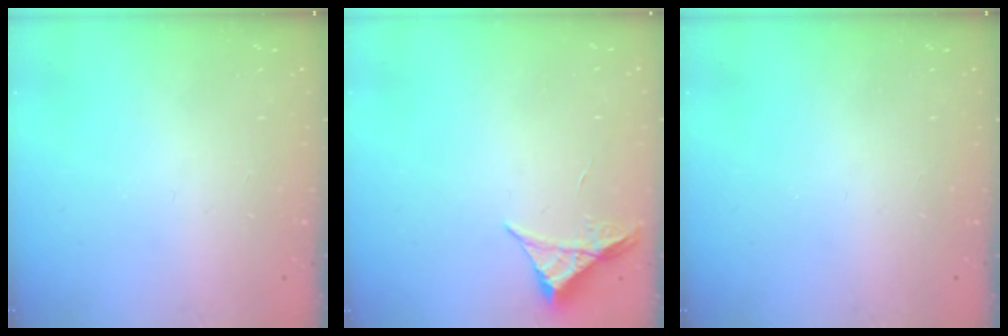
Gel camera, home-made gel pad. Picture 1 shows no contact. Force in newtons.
{"total": 3.9, "press": 3.8, "slide": 0.5}
{"total": 0.0}